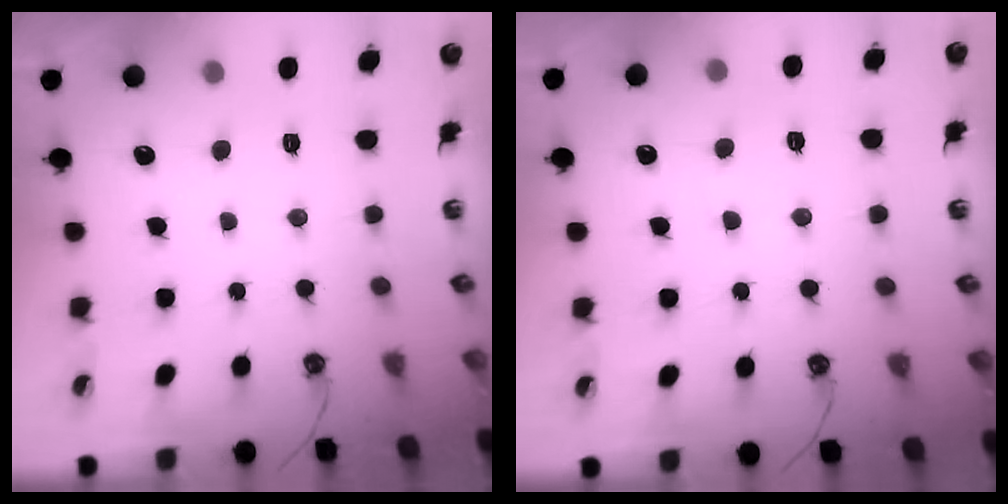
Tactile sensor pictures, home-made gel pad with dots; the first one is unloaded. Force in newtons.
{"total": 0.7, "press": 0.5, "slide": 0.5}